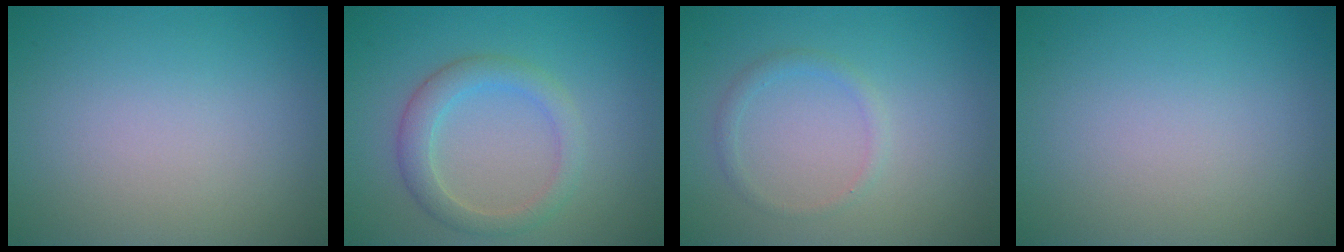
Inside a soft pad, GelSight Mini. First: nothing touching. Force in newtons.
{"total": 3.1, "press": 3.1, "slide": 0.2}
{"total": 1.2, "press": 1.2, "slide": 0.1}
{"total": 0.0}